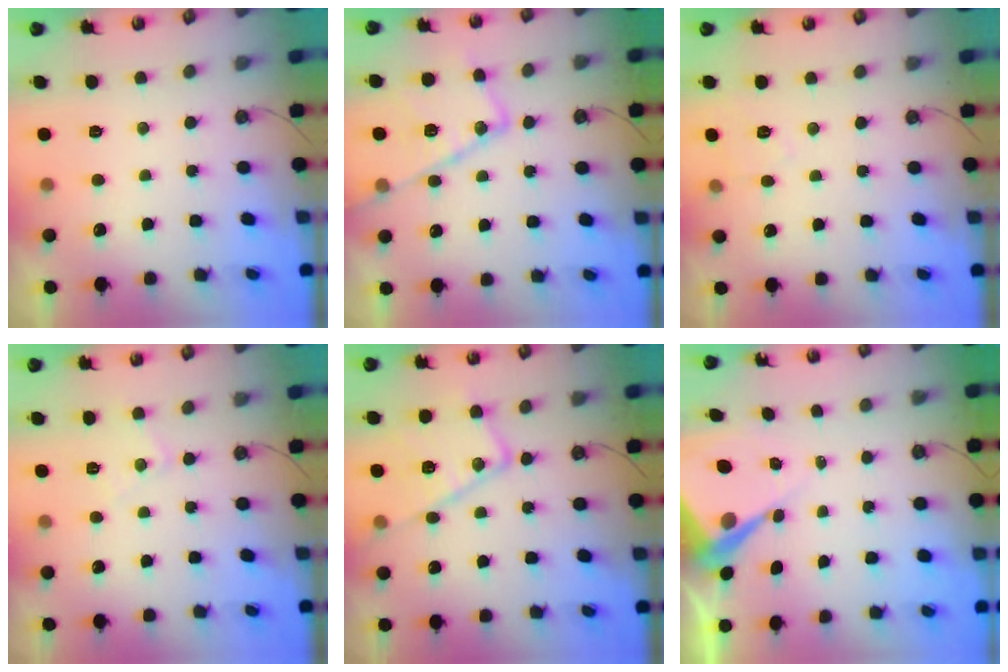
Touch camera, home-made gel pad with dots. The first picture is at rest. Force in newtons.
{"total": 18.3, "press": 18.3, "slide": 1.6}
{"total": 4.7, "press": 4.7, "slide": 0.6}
{"total": 6.0, "press": 6.0, "slide": 0.3}
{"total": 16.9, "press": 16.9, "slide": 1.3}
{"total": 8.2, "press": 8.2, "slide": 0.8}